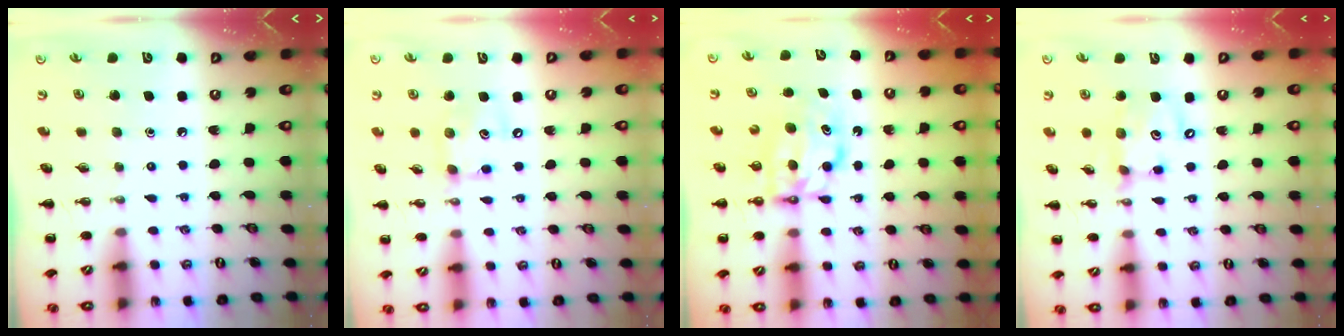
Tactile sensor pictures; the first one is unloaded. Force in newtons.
{"total": 8.9, "press": 8.9, "slide": 0.9}
{"total": 6.6, "press": 6.6, "slide": 0.5}
{"total": 12.9, "press": 12.6, "slide": 2.8}